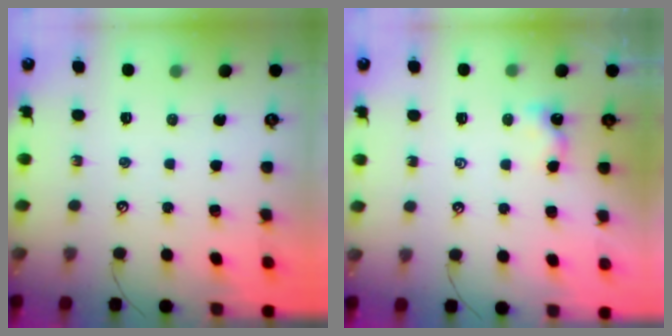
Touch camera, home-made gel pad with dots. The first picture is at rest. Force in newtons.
{"total": 1.4, "press": 1.4, "slide": 0.3}